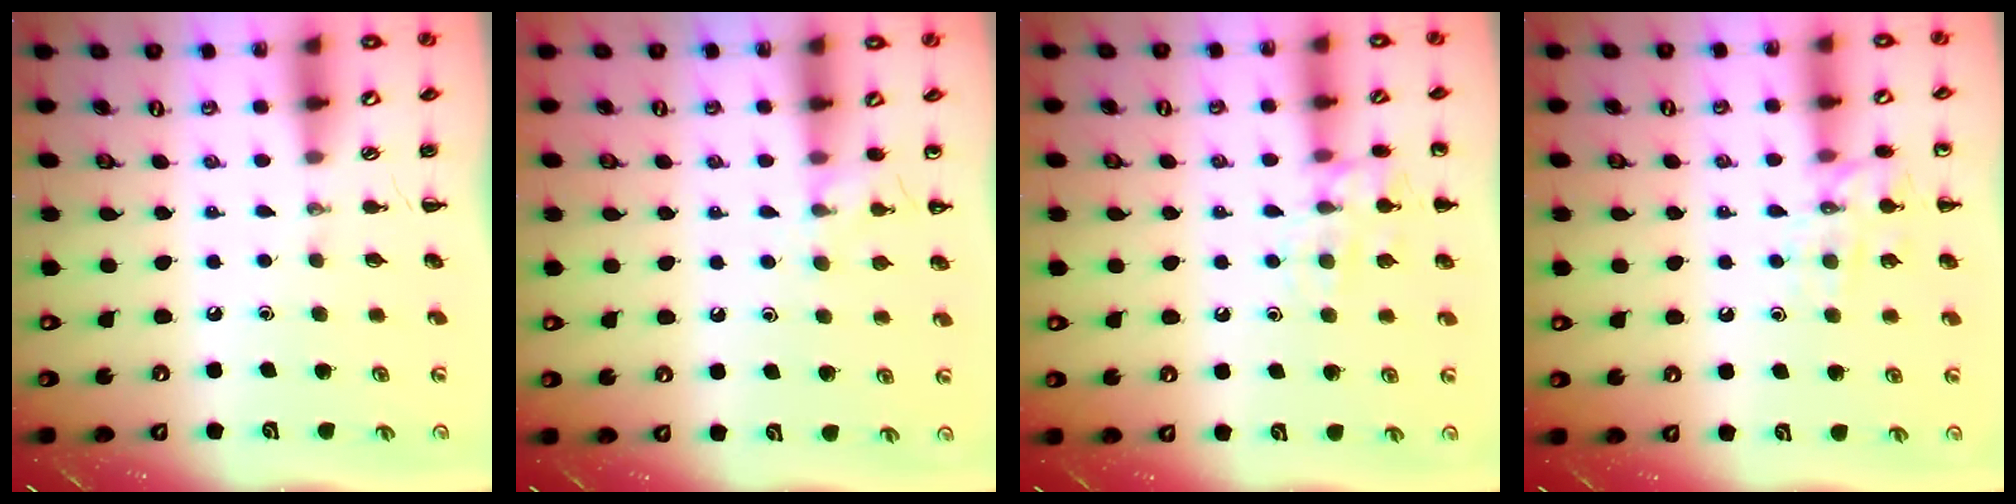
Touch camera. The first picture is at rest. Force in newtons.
{"total": 6.5, "press": 6.2, "slide": 2.0}
{"total": 10.9, "press": 10.9, "slide": 0.8}
{"total": 11.2, "press": 11.2, "slide": 0.8}